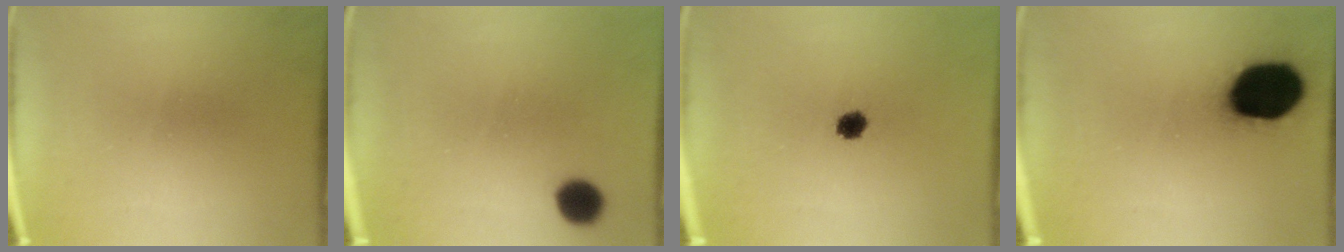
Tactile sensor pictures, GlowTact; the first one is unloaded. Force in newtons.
{"total": 5.1}
{"total": 3.0}
{"total": 19.9}